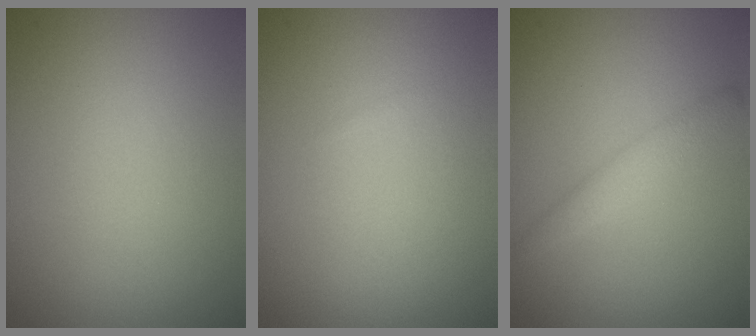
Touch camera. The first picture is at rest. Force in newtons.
{"total": 0.0}
{"total": 1.9, "press": 1.9, "slide": 0.2}